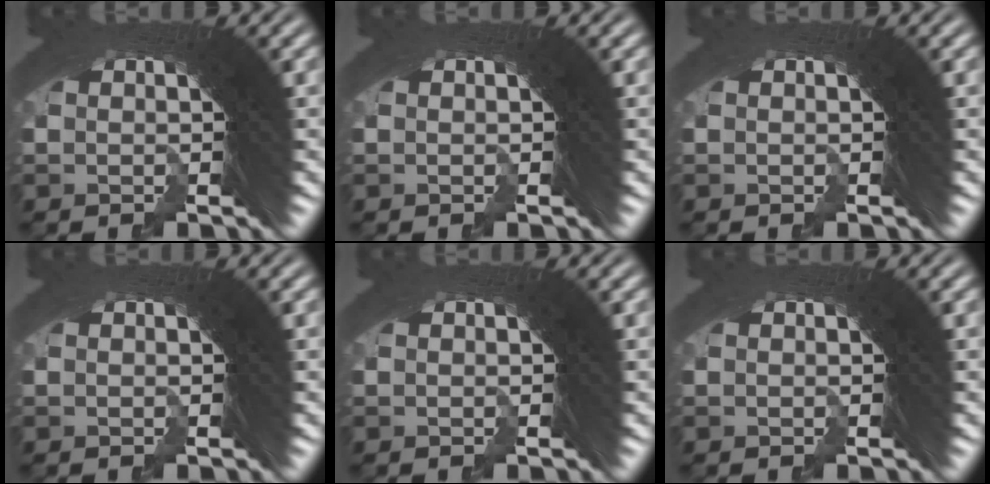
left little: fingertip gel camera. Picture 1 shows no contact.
{"total": 0.0}
{"total": 0.0}
{"total": 0.0}
{"total": 0.0}
{"total": 0.0}